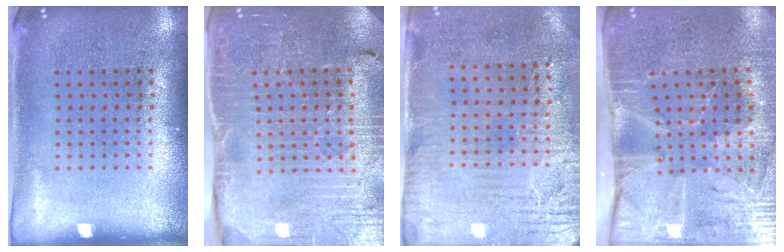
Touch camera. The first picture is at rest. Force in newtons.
{"total": 3.5, "press": 3.4, "slide": 0.4}
{"total": 3.1, "press": 2.6, "slide": 1.8}
{"total": 4.4, "press": 3.7, "slide": 2.4}